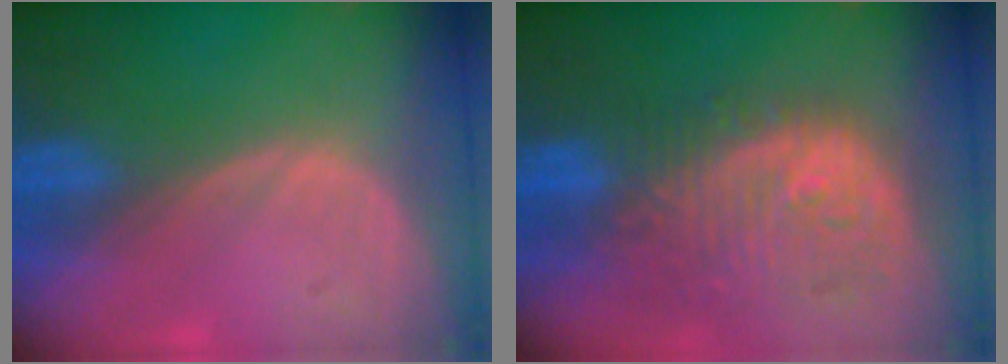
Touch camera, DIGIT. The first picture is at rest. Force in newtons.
{"total": 12.0, "press": 10.8, "slide": 5.3}